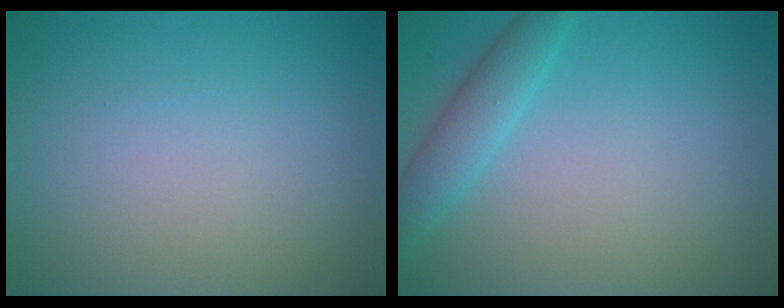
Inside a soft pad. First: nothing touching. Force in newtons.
{"total": 2.6, "press": 2.6, "slide": 0.1}